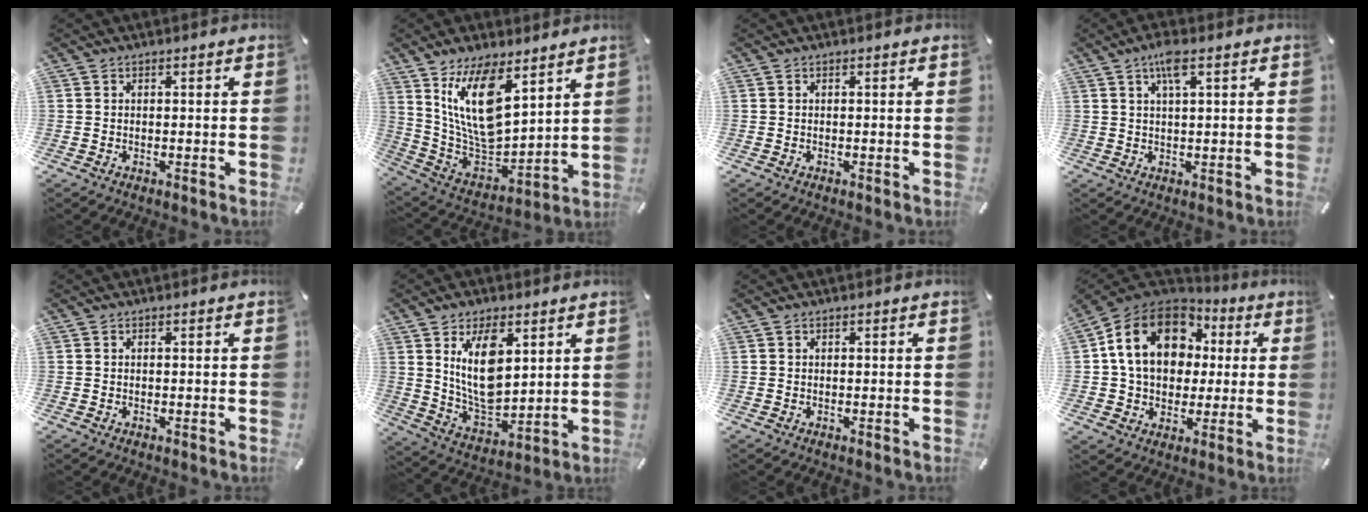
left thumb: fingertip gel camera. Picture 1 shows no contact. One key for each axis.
{"total": 16.7, "fx": 9.5, "fy": 7.6, "fz": 11.4, "tx": -0.255, "ty": -0.065, "tz": 0.167}
{"total": 0.0}
{"total": 4.9, "fx": 2.5, "fy": 1.0, "fz": 4.2, "tx": -0.089, "ty": 0.006, "tz": 0.041}
{"total": 0.0}
{"total": 14.1, "fx": 5.4, "fy": 8.0, "fz": 10.2, "tx": -0.206, "ty": -0.021, "tz": 0.093}
{"total": 0.0}
{"total": 17.3, "fx": 3.5, "fy": 13.8, "fz": 9.8, "tx": -0.185, "ty": 0.006, "tz": 0.067}